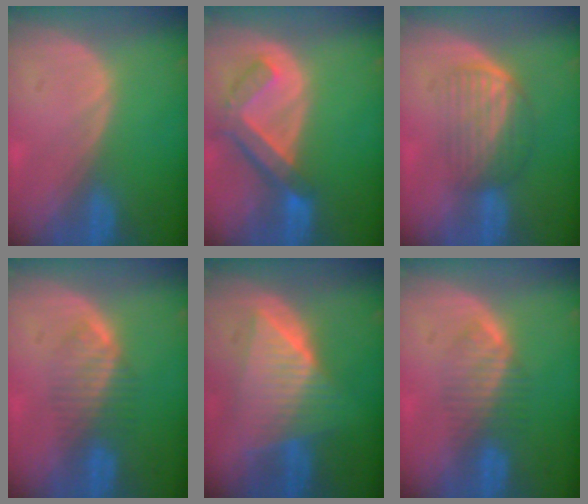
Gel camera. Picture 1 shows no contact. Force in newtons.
{"total": 7.4, "press": 6.4, "slide": 3.6}
{"total": 6.3, "press": 5.6, "slide": 2.7}
{"total": 4.4, "press": 4.3, "slide": 0.9}
{"total": 8.2, "press": 8.2, "slide": 0.4}
{"total": 4.4, "press": 4.3, "slide": 0.9}